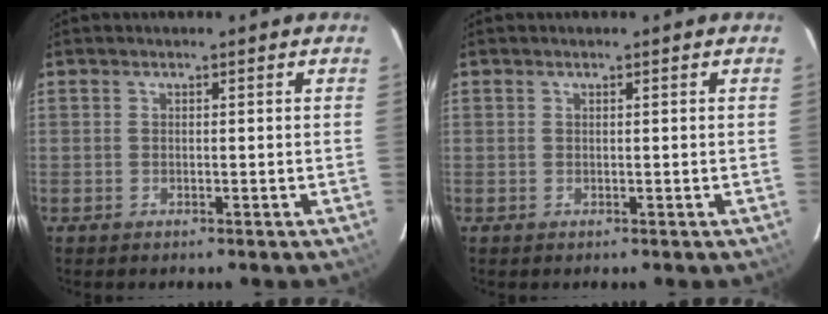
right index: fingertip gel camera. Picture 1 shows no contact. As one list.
[{"total": 0.0}]